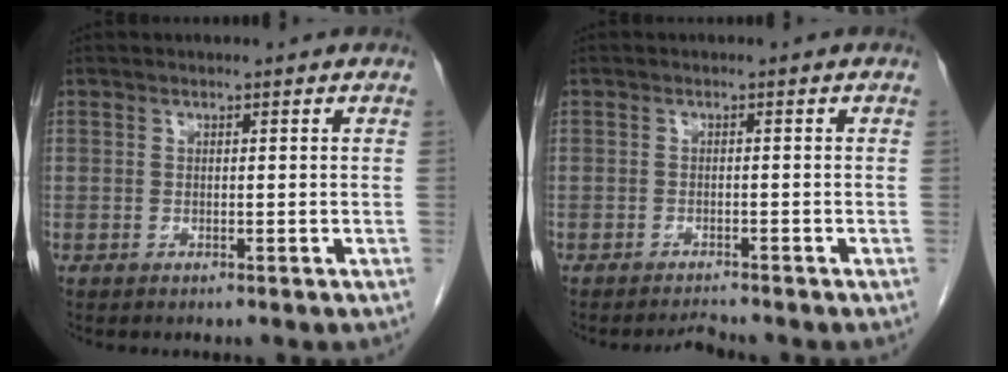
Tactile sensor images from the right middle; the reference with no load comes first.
{"total": 1.4, "force": [-1.4, -0.3, 0.0], "torque": [-0.005, -0.012, -0.019]}